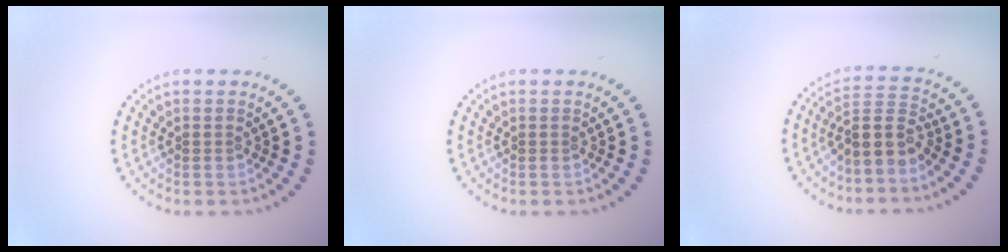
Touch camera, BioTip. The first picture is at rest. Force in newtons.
{"total": 0.0}
{"total": 3.5, "press": 3.0, "slide": 1.8}